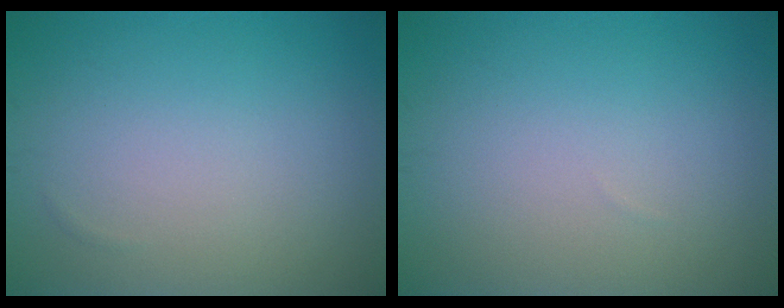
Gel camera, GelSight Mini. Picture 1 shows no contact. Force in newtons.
{"total": 0.0}